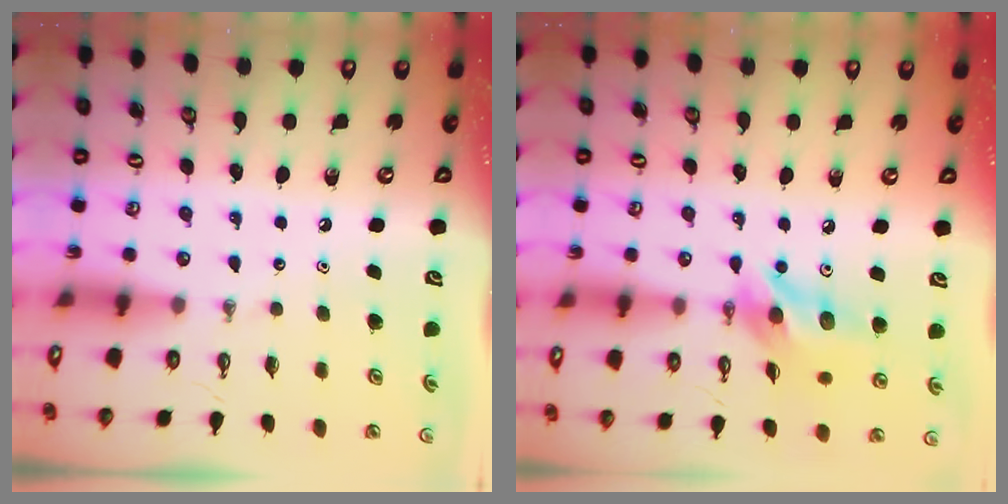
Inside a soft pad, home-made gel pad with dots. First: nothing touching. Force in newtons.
{"total": 12.6, "press": 12.6, "slide": 0.8}